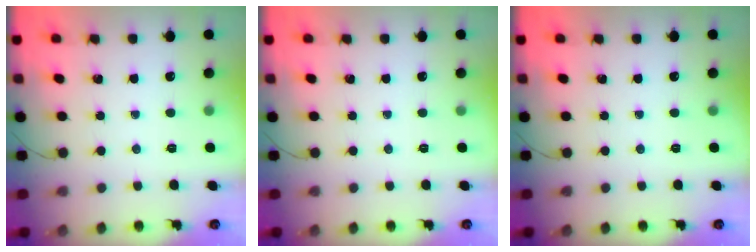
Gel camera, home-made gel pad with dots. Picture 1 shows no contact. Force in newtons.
{"total": 0.0}
{"total": 0.0}